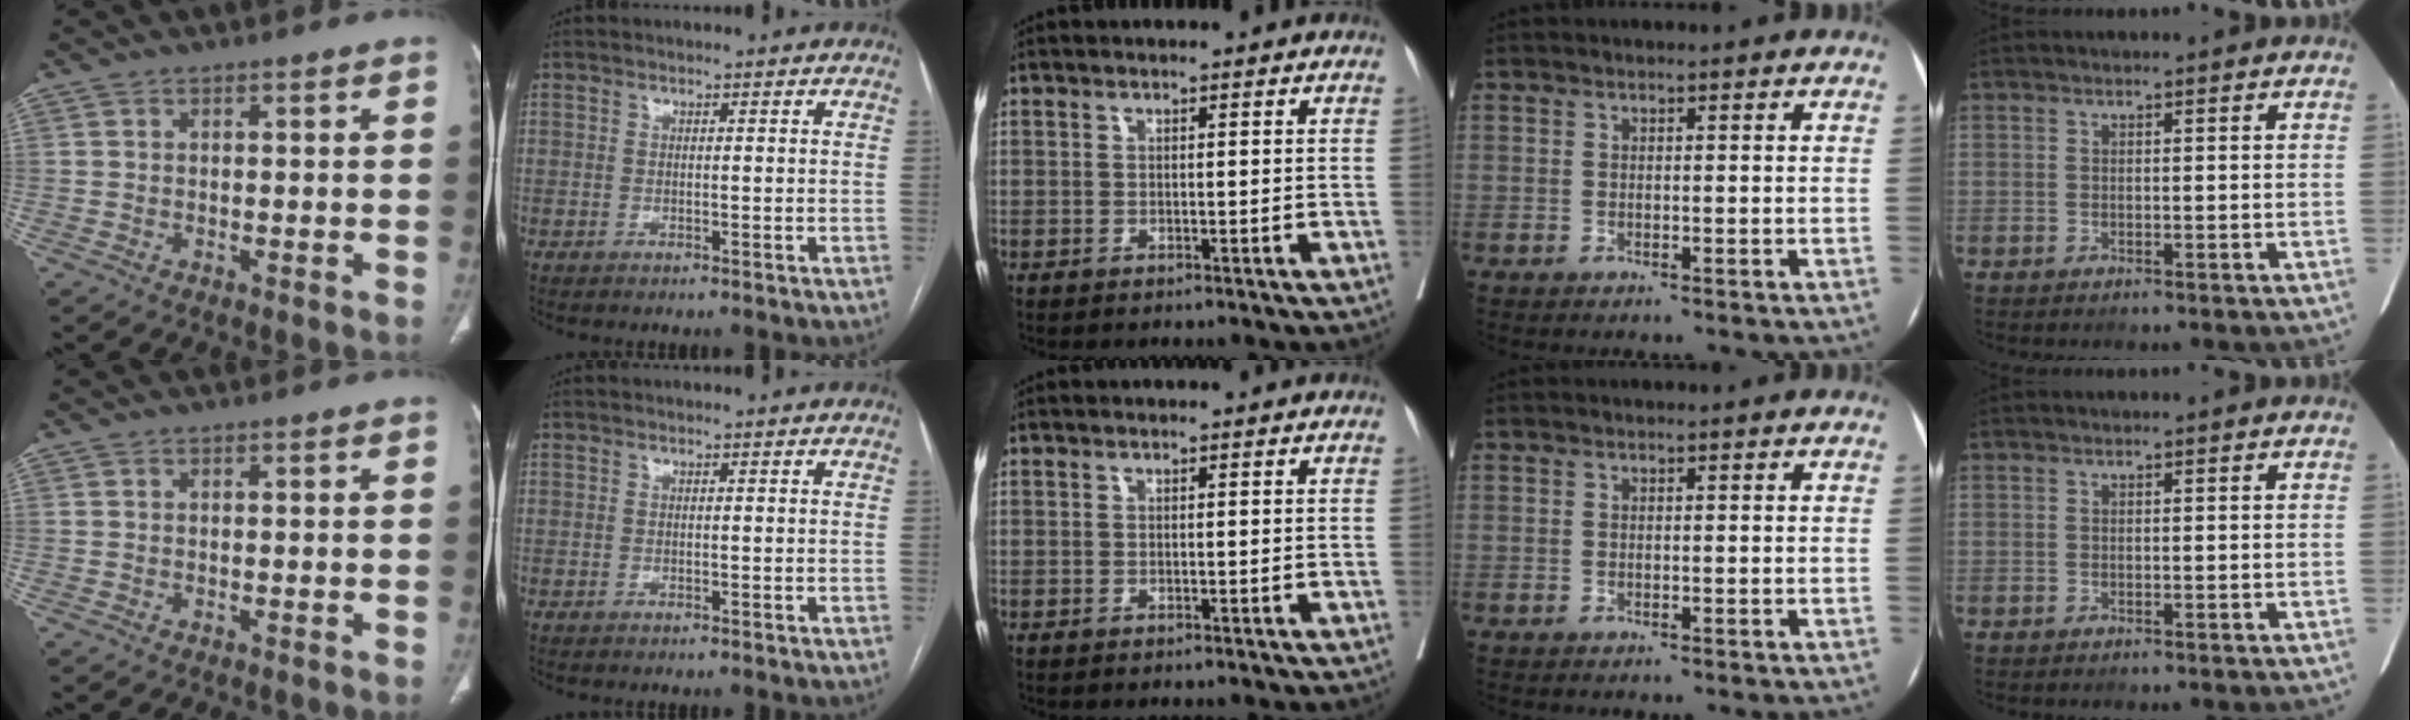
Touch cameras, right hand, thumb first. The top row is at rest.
{}